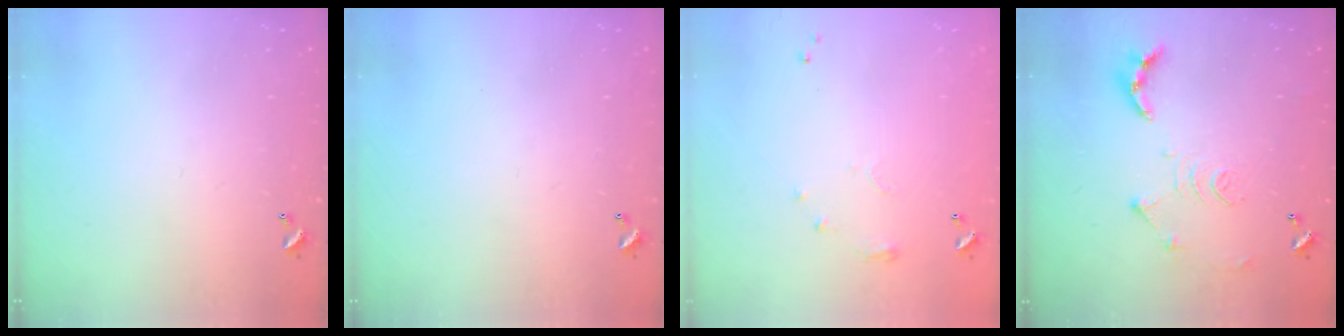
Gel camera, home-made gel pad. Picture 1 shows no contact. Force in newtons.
{"total": 0.0}
{"total": 6.3, "press": 6.3, "slide": 0.9}
{"total": 12.0, "press": 11.9, "slide": 1.3}